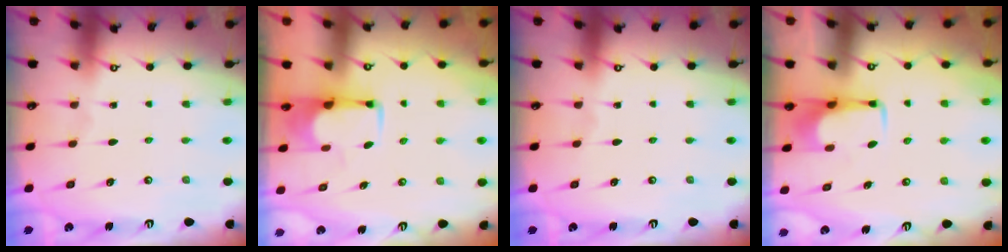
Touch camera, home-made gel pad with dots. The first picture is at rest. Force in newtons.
{"total": 1.6, "press": 1.5, "slide": 0.6}
{"total": 0.0}
{"total": 1.6, "press": 1.5, "slide": 0.5}